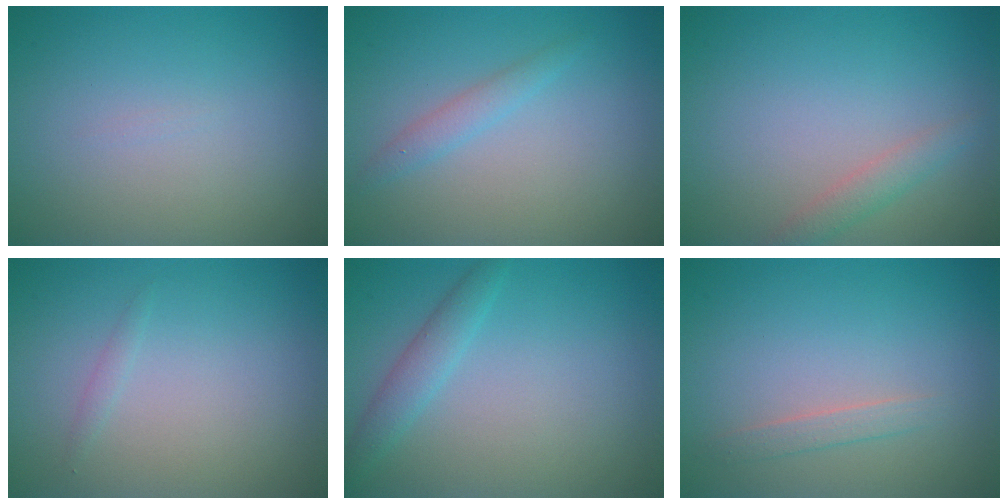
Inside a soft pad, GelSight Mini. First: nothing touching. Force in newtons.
{"total": 1.5, "press": 1.4, "slide": 0.1}
{"total": 1.6, "press": 1.6, "slide": 0.2}
{"total": 0.5, "press": 0.5, "slide": 0.1}
{"total": 2.0, "press": 2.0, "slide": 0.1}
{"total": 1.2, "press": 1.2, "slide": 0.1}